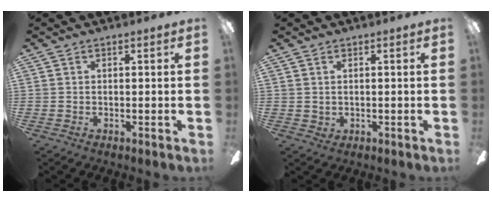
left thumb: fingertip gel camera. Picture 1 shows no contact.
{"total": 1.1, "force": [0.7, 0.8, 0.2], "torque": [-0.006, 0.003, 0.013]}